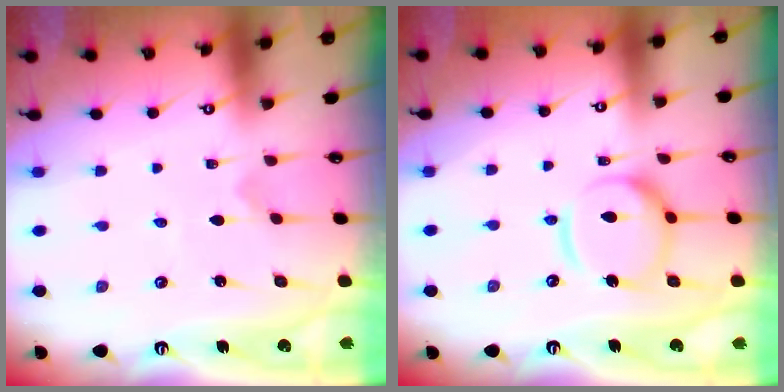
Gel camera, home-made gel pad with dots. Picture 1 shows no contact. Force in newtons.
{"total": 13.7, "press": 13.6, "slide": 1.5}